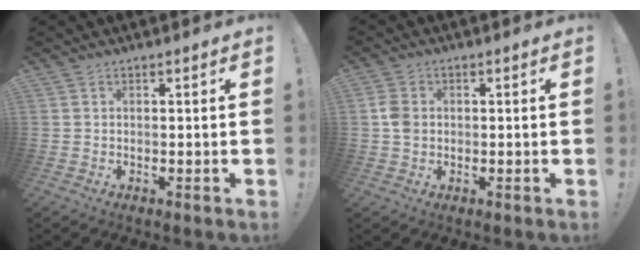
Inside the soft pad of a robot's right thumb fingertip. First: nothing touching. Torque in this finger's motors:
{"motor_torque": [0.05, 0.24, 0.51, -0.31, 0.20]}